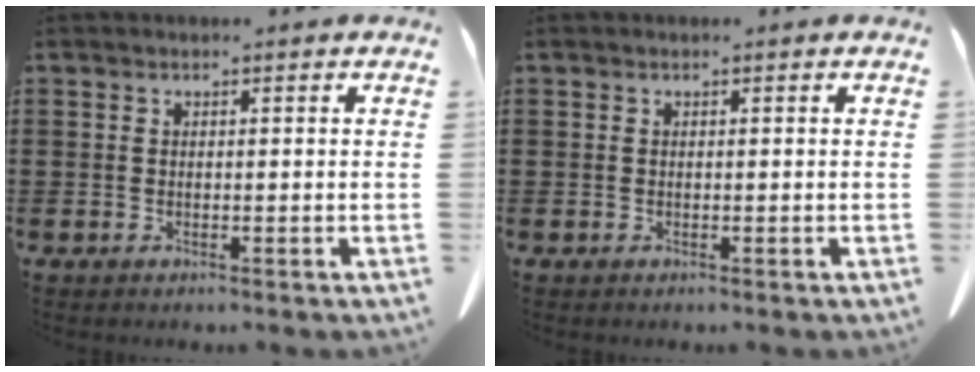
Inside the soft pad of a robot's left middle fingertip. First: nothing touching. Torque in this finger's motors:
{"motor_torque": [-0.11, -0.07, 0.08, 0.00]}